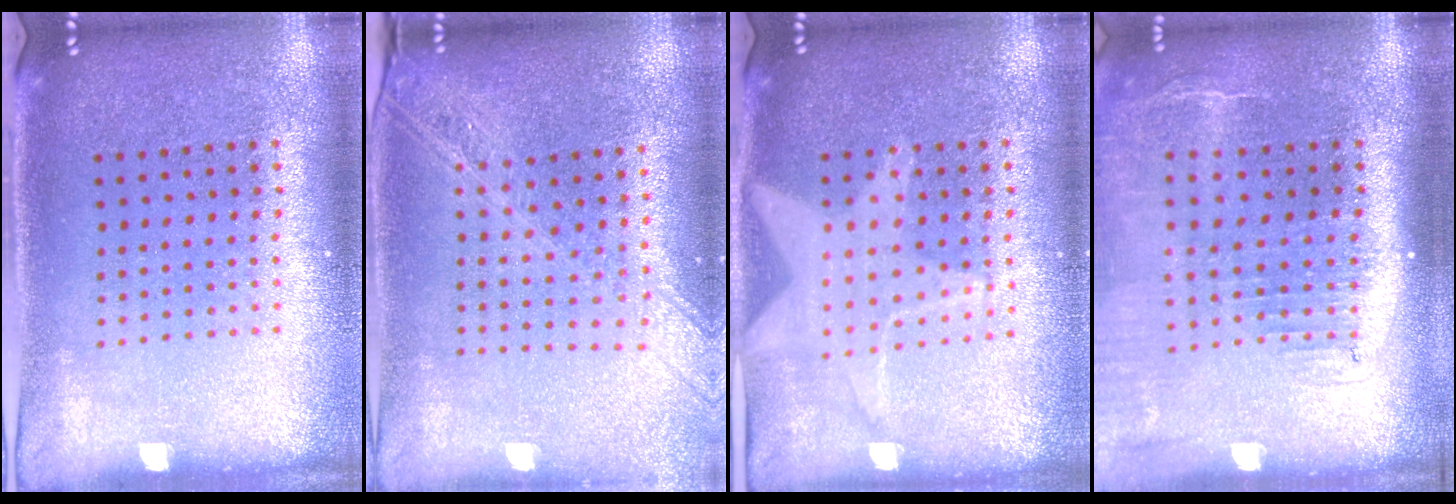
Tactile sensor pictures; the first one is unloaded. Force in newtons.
{"total": 2.2, "press": 1.9, "slide": 1.2}
{"total": 1.1, "press": 1.1, "slide": 0.1}
{"total": 2.1, "press": 1.7, "slide": 1.2}